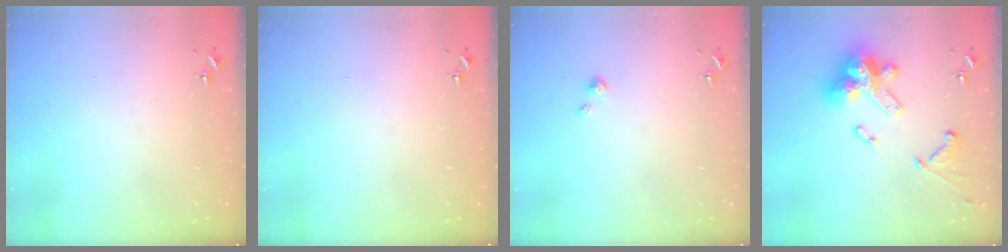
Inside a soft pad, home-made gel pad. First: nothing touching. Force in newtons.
{"total": 0.0}
{"total": 2.9, "press": 2.9, "slide": 0.2}
{"total": 19.9, "press": 19.7, "slide": 2.2}